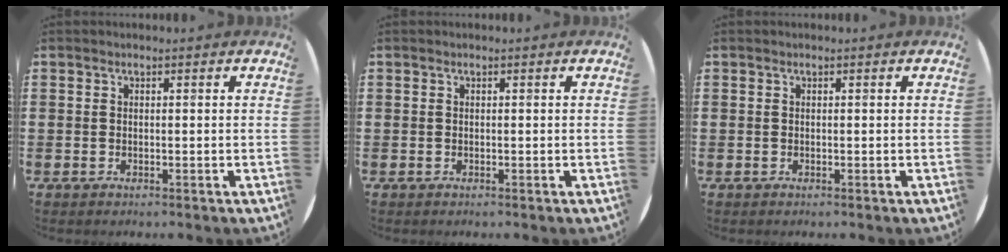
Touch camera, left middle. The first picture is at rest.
{"total": 0.0}
{"total": 0.0}